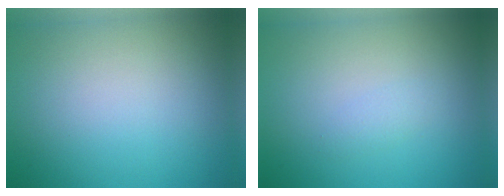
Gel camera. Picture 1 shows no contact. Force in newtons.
{"total": 0.9, "press": 0.9, "slide": 0.0}